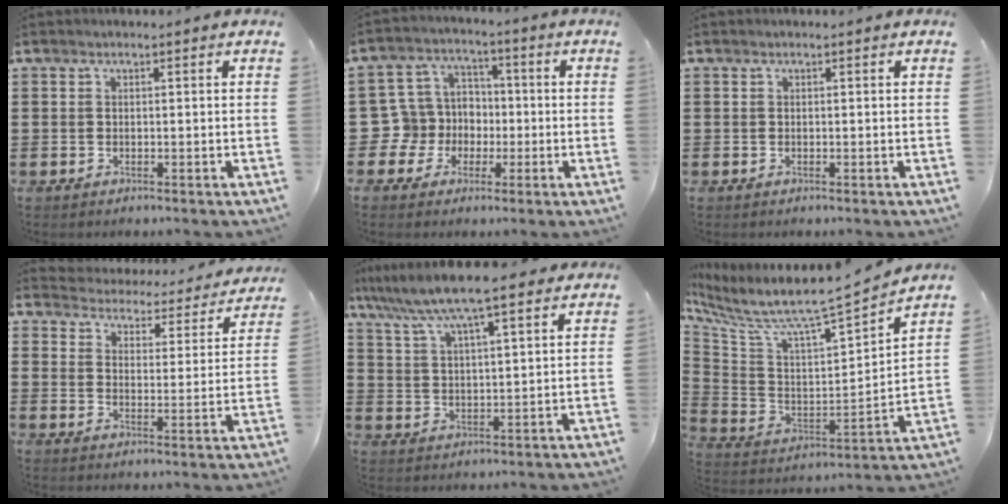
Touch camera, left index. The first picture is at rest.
{"total": 7.9, "force": [-0.8, 7.7, 1.6], "torque": [-0.091, -0.003, -0.017]}
{"total": 0.0}
{"total": 3.2, "force": [3.2, 0.1, 0.0], "torque": [-0.024, -0.033, 0.048]}
{"total": 8.2, "force": [6.8, 0.4, 4.6], "torque": [-0.111, -0.025, 0.116]}
{"total": 5.5, "force": [5.0, 0.3, 2.3], "torque": [-0.077, -0.063, 0.070]}